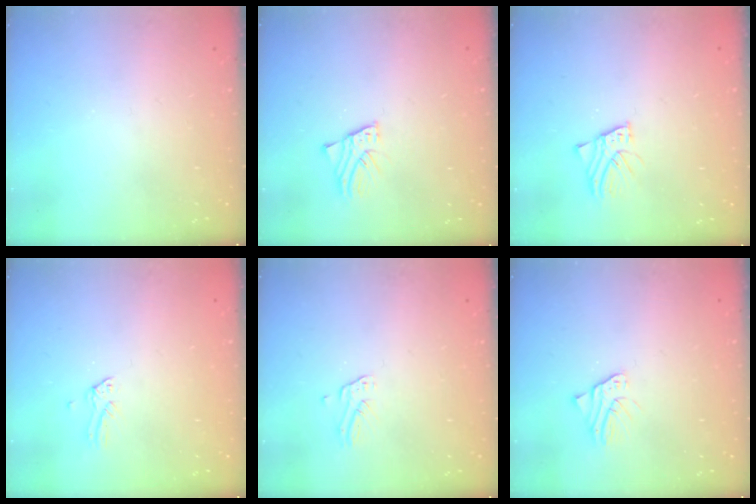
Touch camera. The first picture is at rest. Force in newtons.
{"total": 1.9, "press": 1.9, "slide": 0.1}
{"total": 3.0, "press": 3.0, "slide": 0.2}
{"total": 0.0}
{"total": 2.6, "press": 2.6, "slide": 0.2}
{"total": 2.6, "press": 2.6, "slide": 0.1}